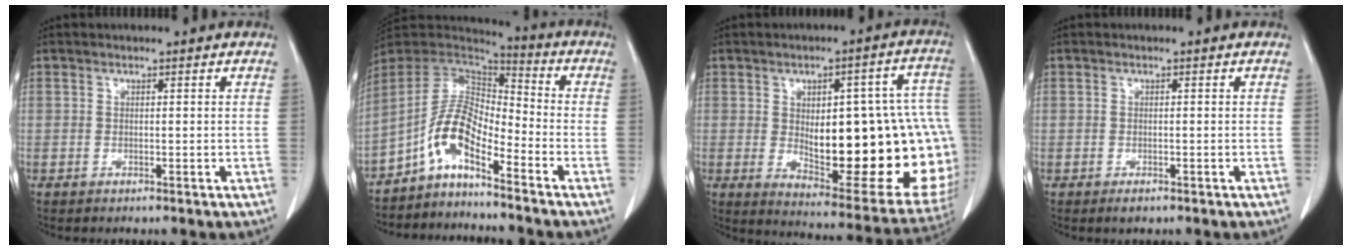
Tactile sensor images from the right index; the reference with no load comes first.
{"total": 8.8, "force": [-5.2, 2.7, 6.6], "torque": [-0.138, 0.025, -0.100]}
{"total": 27.3, "force": [-1.4, 8.6, 25.9], "torque": [-0.258, 0.028, 0.011]}
{"total": 1.2, "force": [-0.8, 0.6, 0.6], "torque": [-0.009, 0.000, -0.007]}